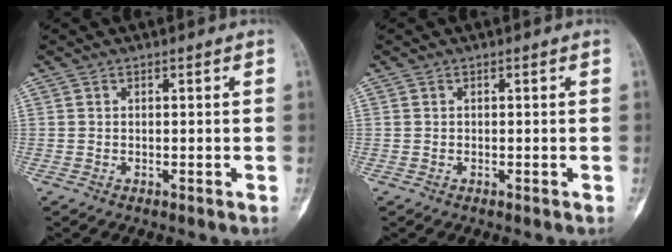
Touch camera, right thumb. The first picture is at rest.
{"total": 0.0}